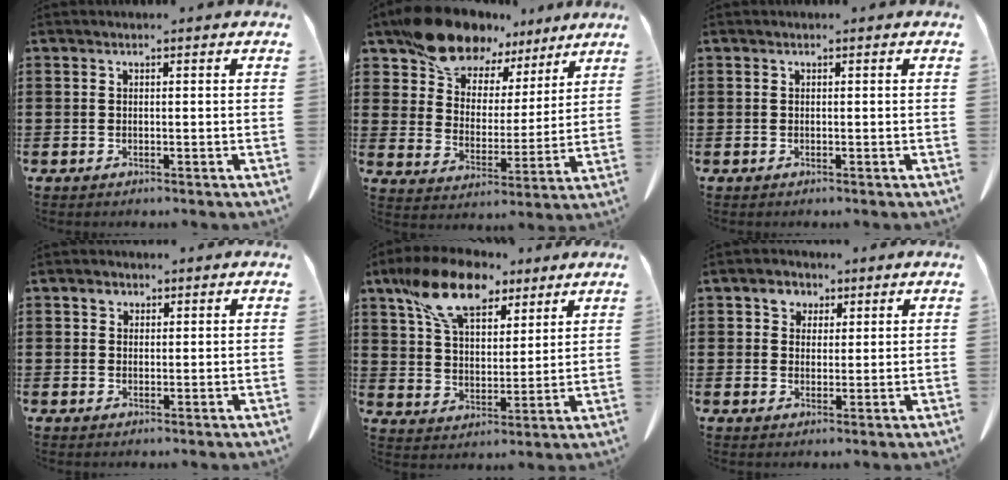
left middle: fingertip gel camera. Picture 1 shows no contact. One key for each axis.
{"total": 12.0, "fx": 10.2, "fy": 5.6, "fz": 2.9, "tx": -0.097, "ty": -0.058, "tz": 0.194}
{"total": 0.0}
{"total": 1.7, "fx": 1.0, "fy": 1.2, "fz": 0.7, "tx": -0.009, "ty": 0.001, "tz": 0.017}
{"total": 12.5, "fx": 8.6, "fy": 5.6, "fz": 7.1, "tx": -0.155, "ty": -0.009, "tz": 0.161}
{"total": 3.1, "fx": 1.8, "fy": 2.4, "fz": 0.9, "tx": -0.020, "ty": 0.010, "tz": 0.029}